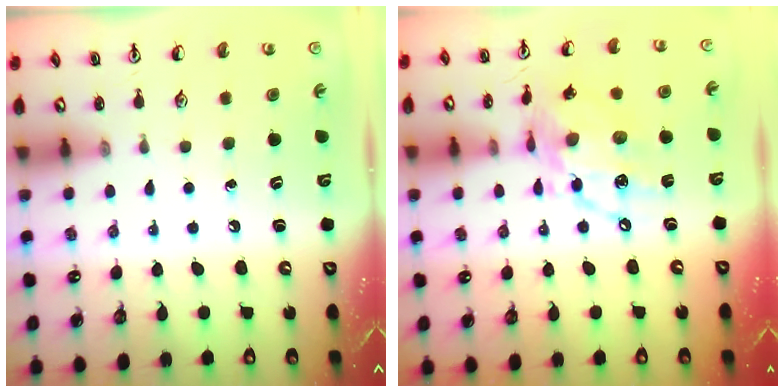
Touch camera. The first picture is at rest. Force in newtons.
{"total": 14.0, "press": 13.9, "slide": 1.1}